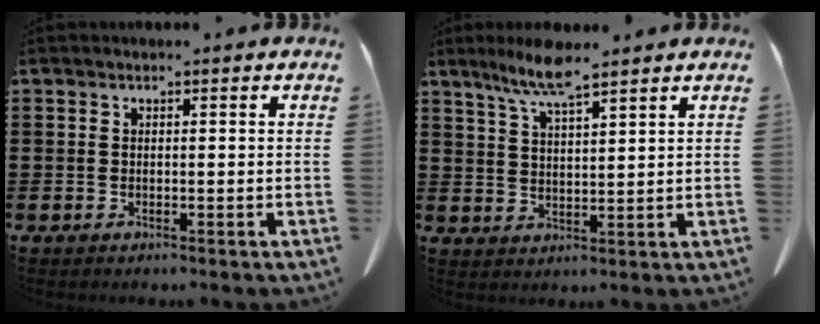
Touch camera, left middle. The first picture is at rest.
{"total": 6.5, "force": [4.9, 0.7, 4.3], "torque": [-0.096, -0.007, 0.086]}